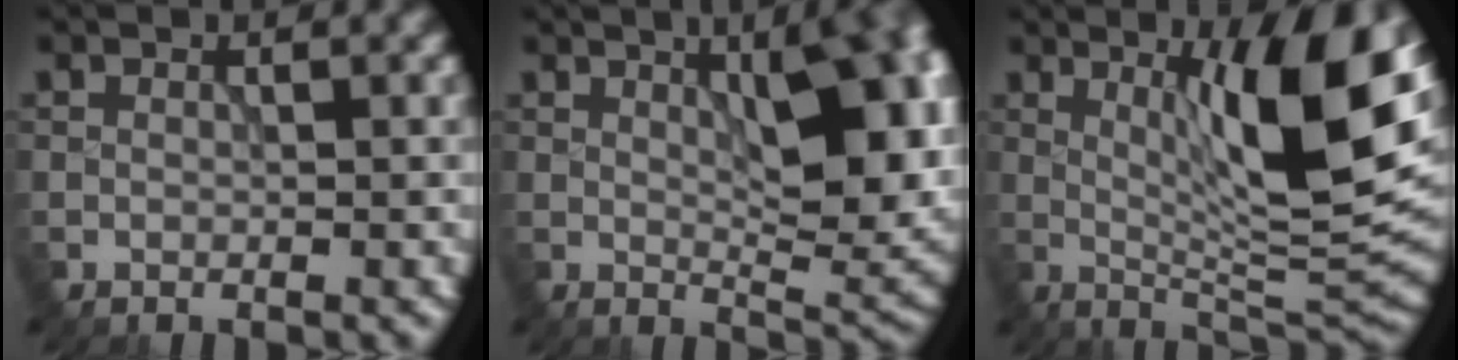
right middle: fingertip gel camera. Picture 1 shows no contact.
{"total": 11.9, "force": [2.6, 4.9, 10.5], "torque": [-0.107, 0.011, 0.031]}
{"total": 11.4, "force": [3.1, 2.1, 10.8], "torque": [-0.158, -0.008, 0.055]}